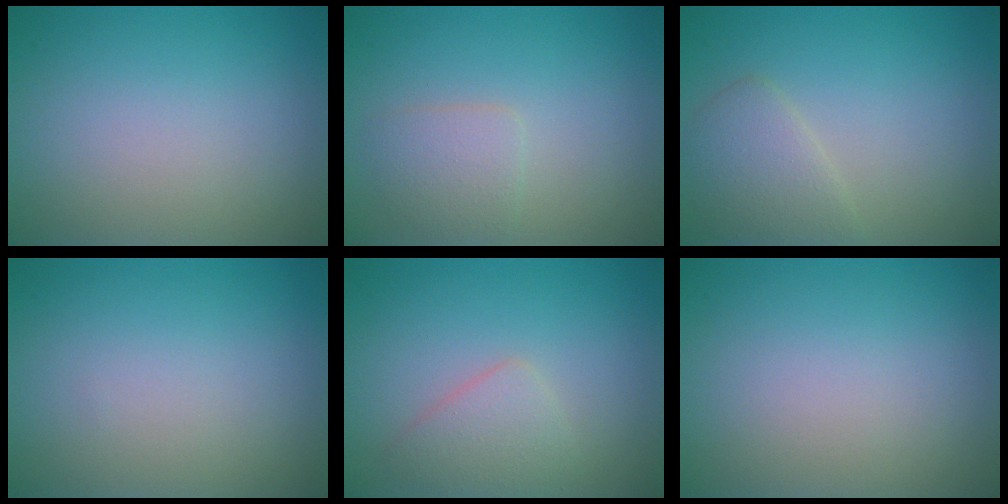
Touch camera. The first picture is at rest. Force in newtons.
{"total": 2.1, "press": 2.1, "slide": 0.0}
{"total": 2.7, "press": 2.7, "slide": 0.1}
{"total": 0.0}
{"total": 2.4, "press": 2.4, "slide": 0.2}
{"total": 0.0}